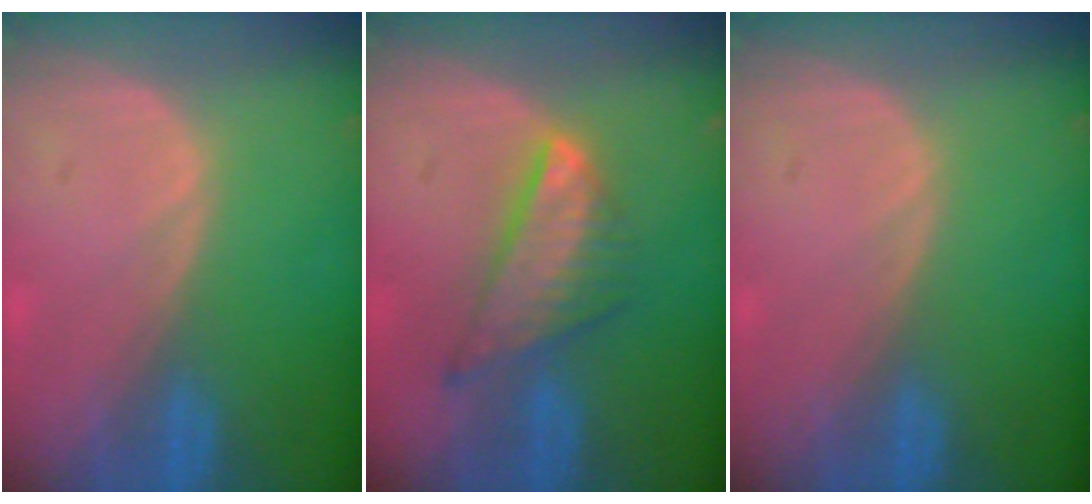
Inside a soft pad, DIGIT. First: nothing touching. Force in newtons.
{"total": 7.4, "press": 6.5, "slide": 3.5}
{"total": 0.0}